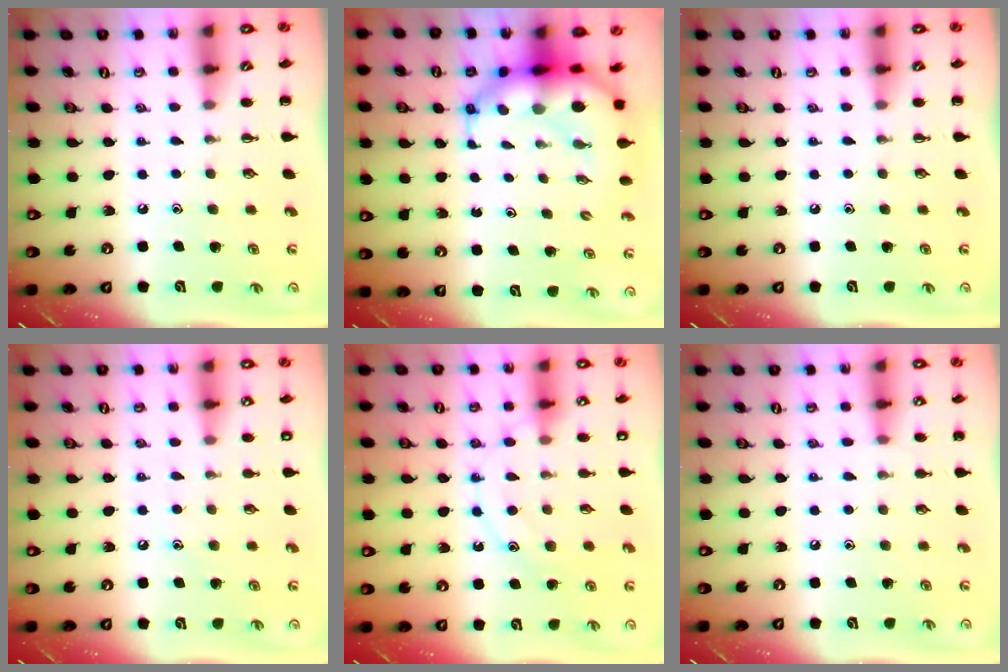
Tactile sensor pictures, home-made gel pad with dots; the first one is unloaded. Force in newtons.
{"total": 8.7, "press": 8.4, "slide": 2.3}
{"total": 0.0}
{"total": 6.6, "press": 6.4, "slide": 1.6}
{"total": 11.9, "press": 11.8, "slide": 0.6}
{"total": 5.6, "press": 5.3, "slide": 1.9}